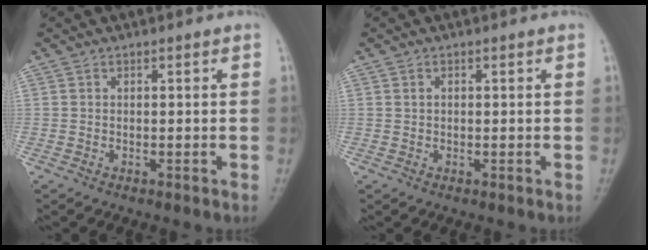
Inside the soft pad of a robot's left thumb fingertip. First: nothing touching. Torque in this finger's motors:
{"motor_torque": [-0.25, -0.22, -0.17, -0.09, -0.04]}